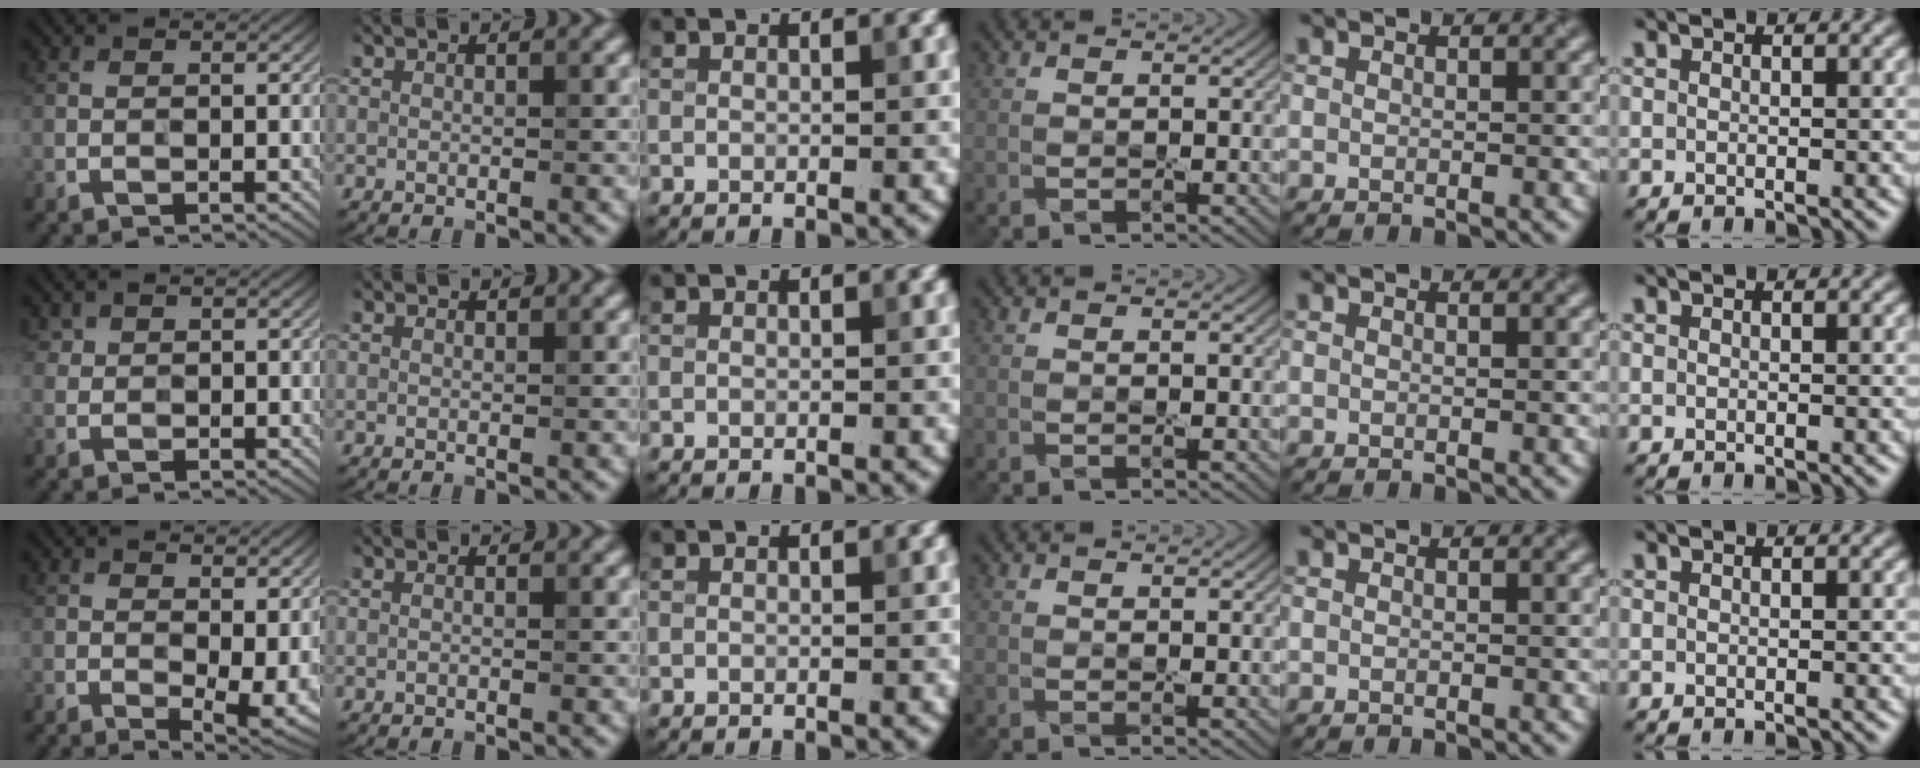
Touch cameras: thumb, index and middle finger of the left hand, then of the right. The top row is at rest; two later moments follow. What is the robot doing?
{"motion": "peel", "object": "aluminum foil"}